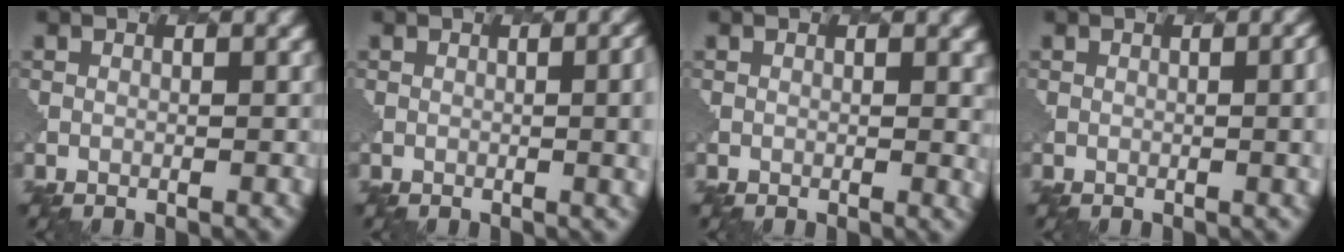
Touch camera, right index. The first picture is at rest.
{"total": 6.3, "force": [0.3, 2.9, 5.6], "torque": [-0.031, 0.007, -0.002]}
{"total": 1.7, "force": [0.4, 0.6, 1.6], "torque": [-0.012, 0.001, 0.002]}
{"total": 5.1, "force": [0.3, 2.2, 4.6], "torque": [-0.026, 0.006, -0.001]}